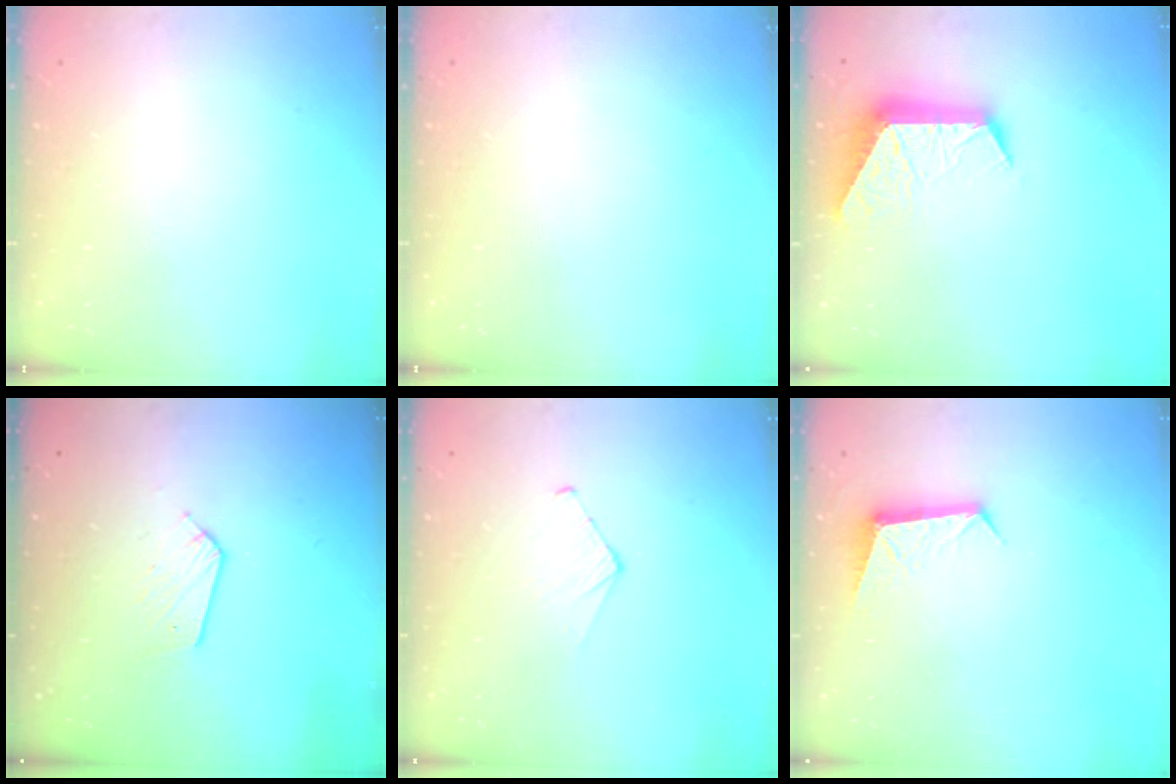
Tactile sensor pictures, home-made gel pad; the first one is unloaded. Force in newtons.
{"total": 0.0}
{"total": 11.7, "press": 11.7, "slide": 1.0}
{"total": 5.1, "press": 5.0, "slide": 0.5}
{"total": 4.4, "press": 4.3, "slide": 0.4}
{"total": 8.4, "press": 8.3, "slide": 0.4}